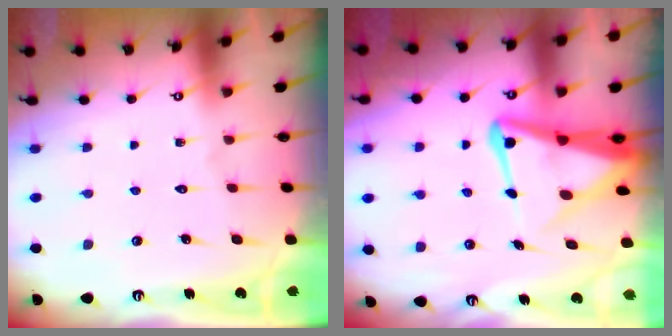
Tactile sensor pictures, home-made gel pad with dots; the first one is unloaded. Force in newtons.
{"total": 7.9, "press": 7.9, "slide": 0.7}